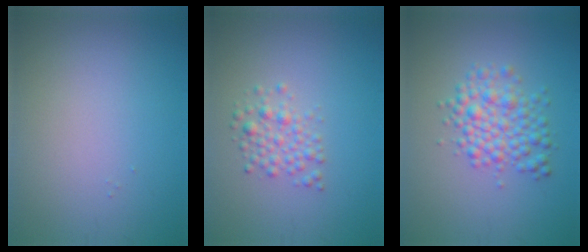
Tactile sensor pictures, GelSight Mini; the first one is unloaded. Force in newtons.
{"total": 2.2, "press": 2.2, "slide": 0.0}
{"total": 4.0, "press": 4.0, "slide": 0.0}